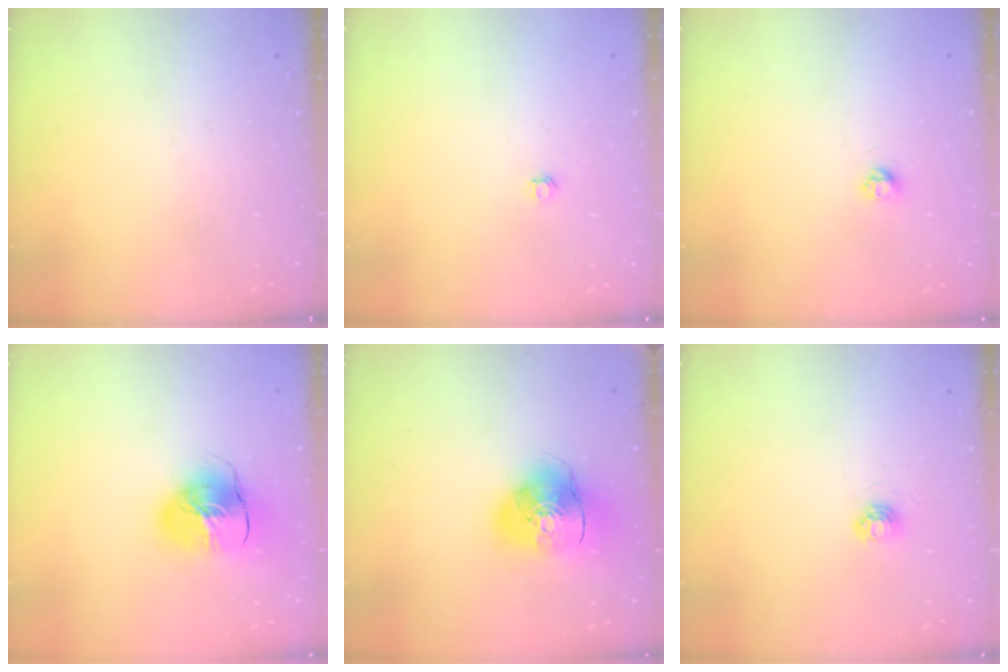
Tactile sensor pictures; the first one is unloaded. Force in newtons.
{"total": 3.0, "press": 3.0, "slide": 0.4}
{"total": 3.7, "press": 3.7, "slide": 0.3}
{"total": 13.3, "press": 13.2, "slide": 2.2}
{"total": 12.8, "press": 12.6, "slide": 2.1}
{"total": 4.7, "press": 4.7, "slide": 0.3}